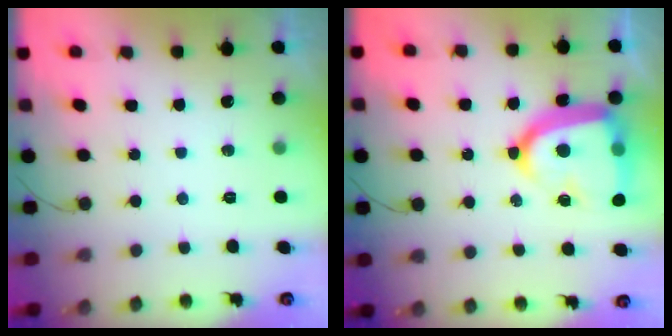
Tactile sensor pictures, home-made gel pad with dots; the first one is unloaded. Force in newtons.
{"total": 21.2, "press": 21.1, "slide": 2.2}